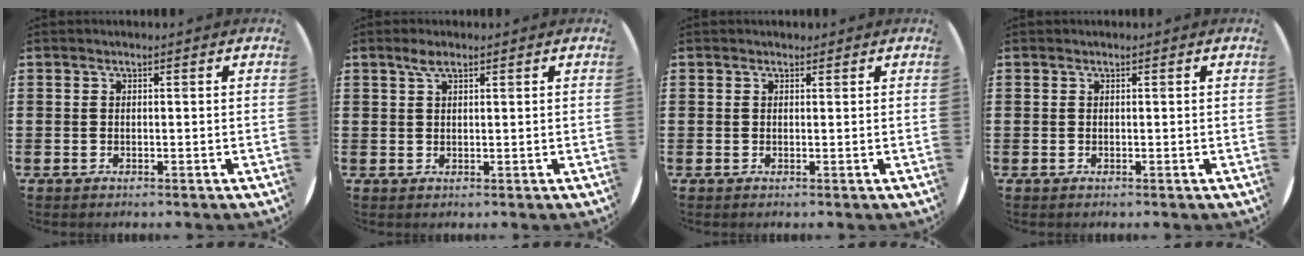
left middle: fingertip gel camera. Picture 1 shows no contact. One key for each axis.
{"total": 2.1, "fx": 1.4, "fy": 0.8, "fz": 1.4, "tx": -0.030, "ty": 0.006, "tz": 0.024}
{"total": 0.6, "fx": 0.4, "fy": 0.3, "fz": 0.0, "tx": 0.008, "ty": 0.000, "tz": 0.006}
{"total": 0.0}